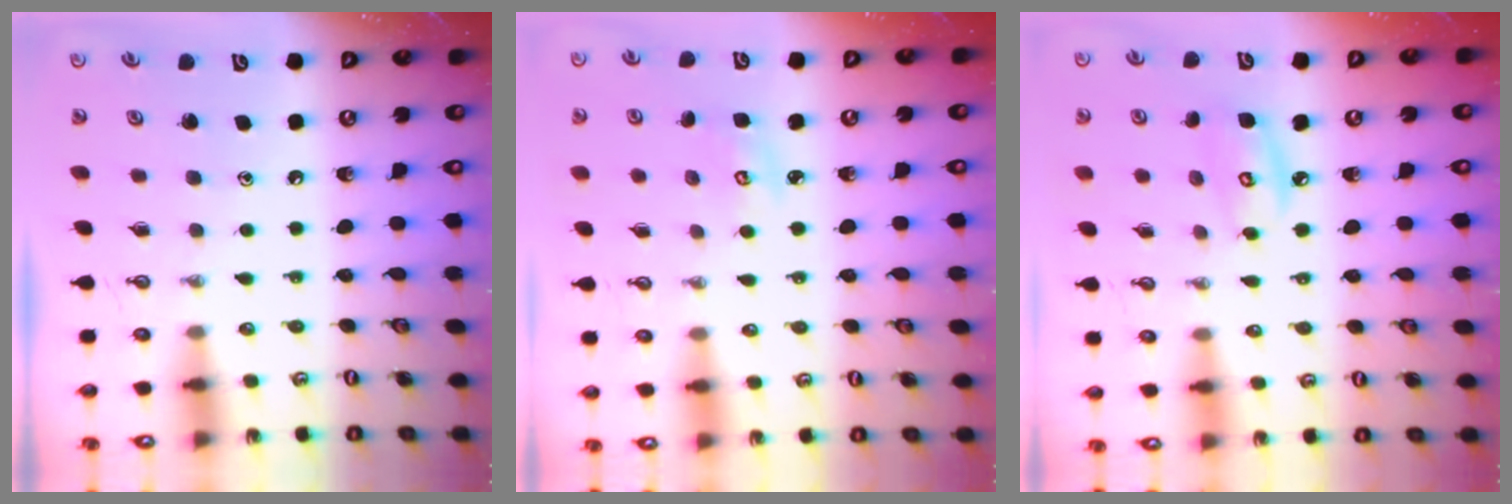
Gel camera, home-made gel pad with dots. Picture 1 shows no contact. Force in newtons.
{"total": 3.1, "press": 3.0, "slide": 0.3}
{"total": 6.3, "press": 6.3, "slide": 0.3}